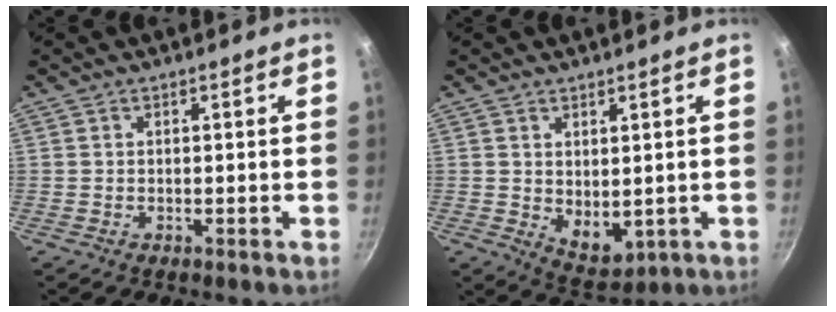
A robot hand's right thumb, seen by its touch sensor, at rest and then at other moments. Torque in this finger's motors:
{"motor_torque": [-0.34, 0.43, -0.50, 0.14, -0.03]}